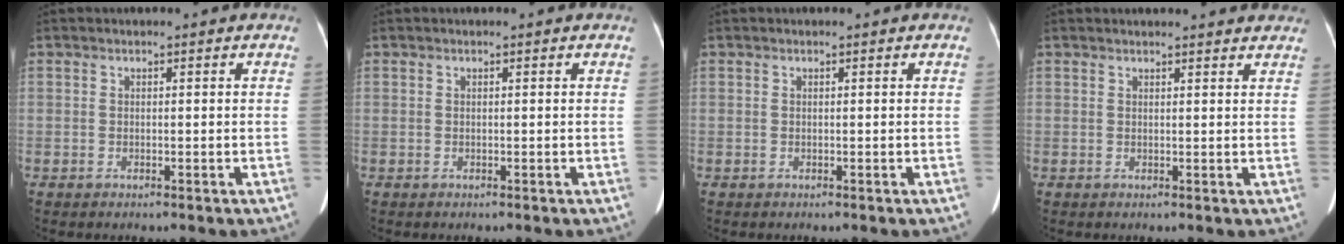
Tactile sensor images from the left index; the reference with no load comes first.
{"total": 0.0}
{"total": 0.0}
{"total": 9.0, "force": [8.5, 1.5, 2.3], "torque": [-0.014, 0.015, 0.081]}